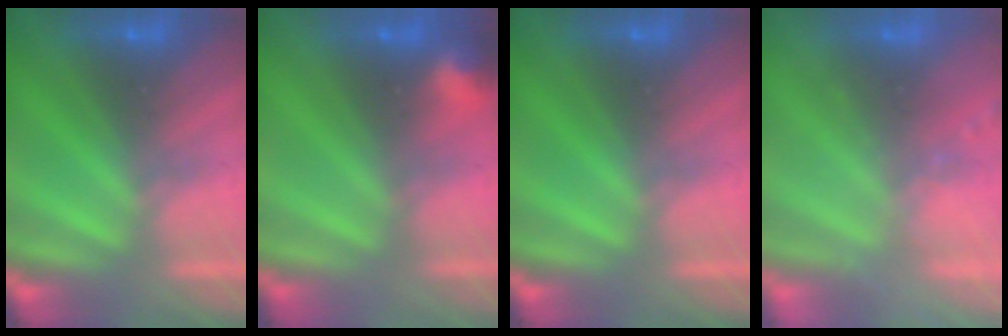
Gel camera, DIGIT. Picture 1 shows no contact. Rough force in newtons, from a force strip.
{"total": 2.8}
{"total": 0.0}
{"total": 2.4}